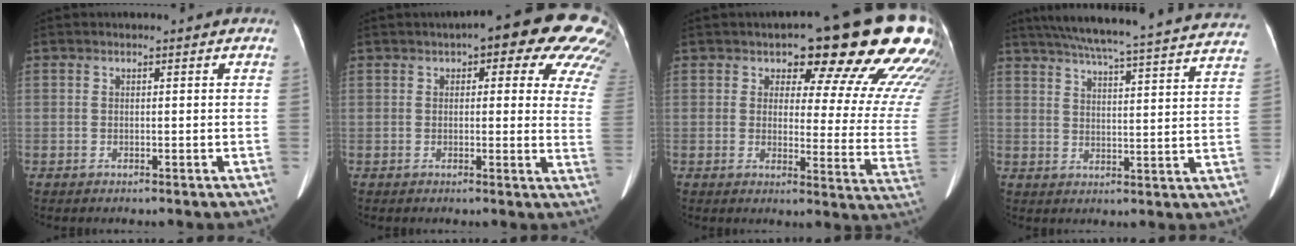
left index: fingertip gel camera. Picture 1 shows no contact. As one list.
[{"total": 17.5, "force": [11.1, 5.3, 12.4], "torque": [-0.136, 0.021, 0.110]}, {"total": 20.5, "force": [14.0, 5.6, 13.9], "torque": [-0.164, -0.027, 0.154]}, {"total": 30.8, "force": [28.0, 1.4, 12.5], "torque": [-0.207, -0.032, 0.345]}]